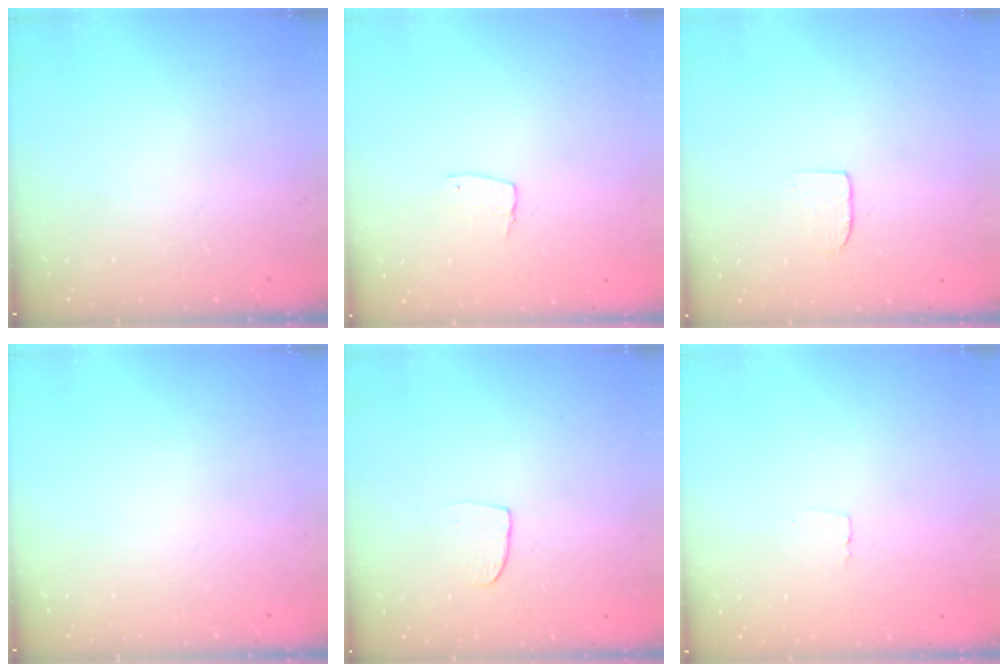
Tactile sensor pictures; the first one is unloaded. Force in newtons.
{"total": 4.7, "press": 4.7, "slide": 0.4}
{"total": 3.7, "press": 3.7, "slide": 0.2}
{"total": 0.0}
{"total": 6.0, "press": 6.0, "slide": 0.4}
{"total": 2.3, "press": 2.3, "slide": 0.1}